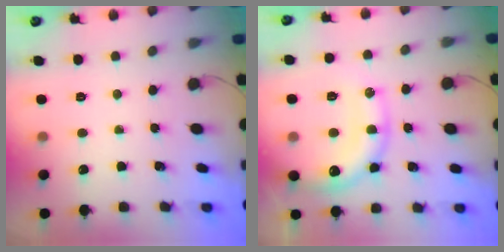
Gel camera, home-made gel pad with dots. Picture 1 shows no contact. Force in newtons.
{"total": 17.6, "press": 17.4, "slide": 2.7}